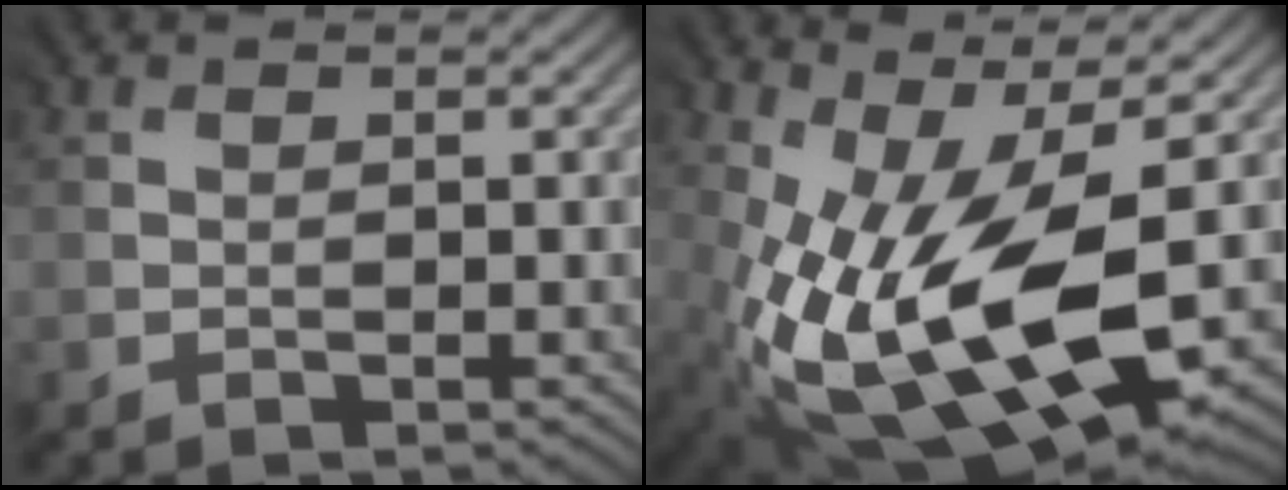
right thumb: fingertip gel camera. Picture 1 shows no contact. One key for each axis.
{"total": 17.9, "fx": -3.6, "fy": 7.6, "fz": 15.8, "tx": -0.309, "ty": -0.029, "tz": -0.050}